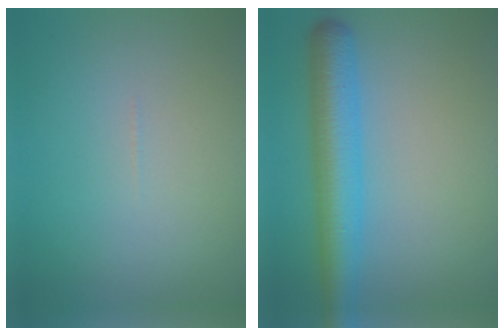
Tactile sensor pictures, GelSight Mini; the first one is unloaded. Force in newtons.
{"total": 5.9, "press": 5.9, "slide": 0.2}